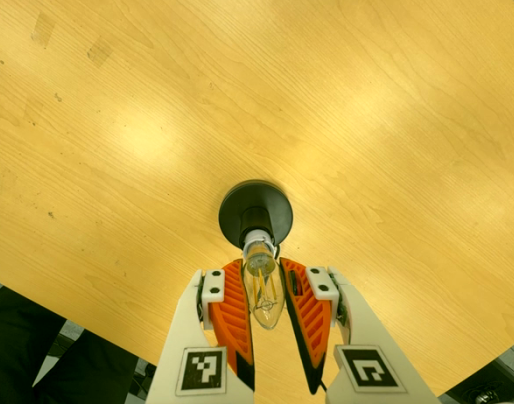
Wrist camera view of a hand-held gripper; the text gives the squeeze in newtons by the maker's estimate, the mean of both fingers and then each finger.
{"total": 11.6, "left": 11.5, "right": 11.7}